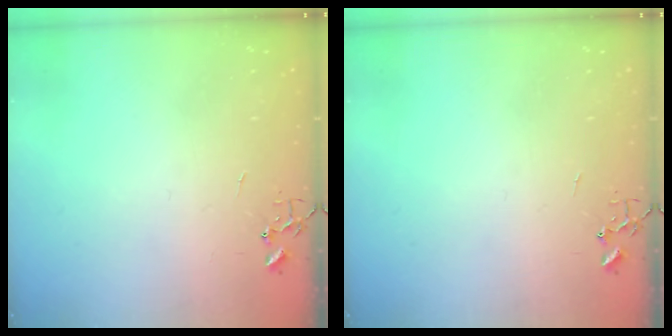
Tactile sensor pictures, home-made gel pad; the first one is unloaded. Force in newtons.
{"total": 0.0}